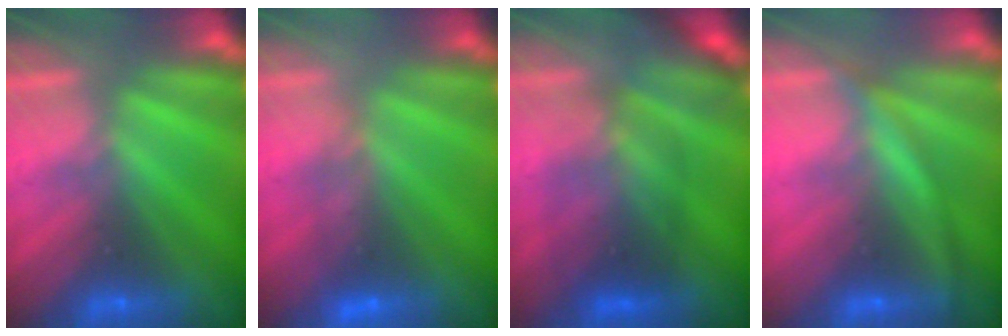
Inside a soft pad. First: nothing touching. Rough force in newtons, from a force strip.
{"total": 3.9}
{"total": 2.7}
{"total": 2.8}